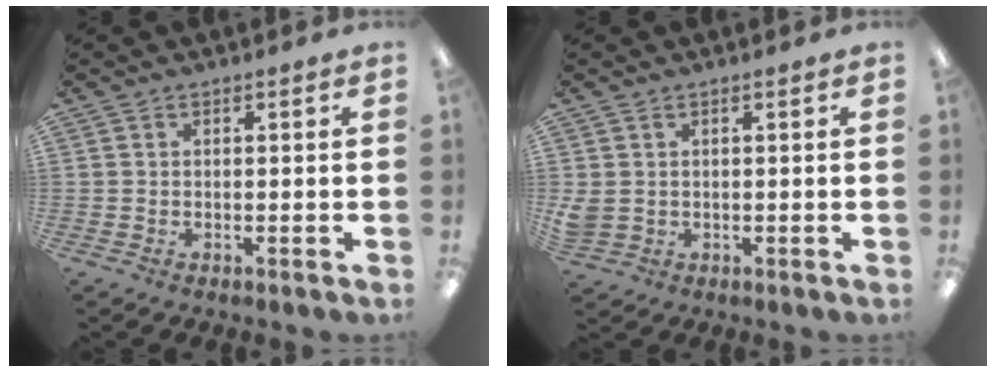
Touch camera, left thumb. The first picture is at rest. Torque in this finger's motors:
{"motor_torque": [-0.09, -0.06, 0.42, -0.18, 0.11]}